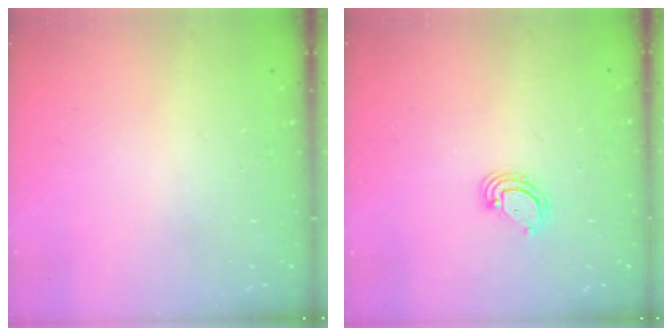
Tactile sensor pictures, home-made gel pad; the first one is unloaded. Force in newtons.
{"total": 3.2, "press": 3.2, "slide": 0.2}